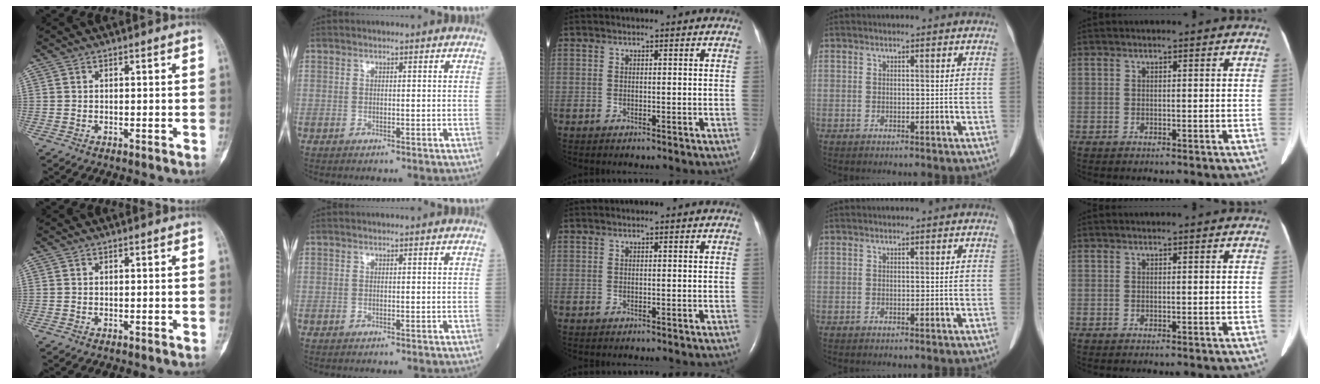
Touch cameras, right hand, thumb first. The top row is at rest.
{}